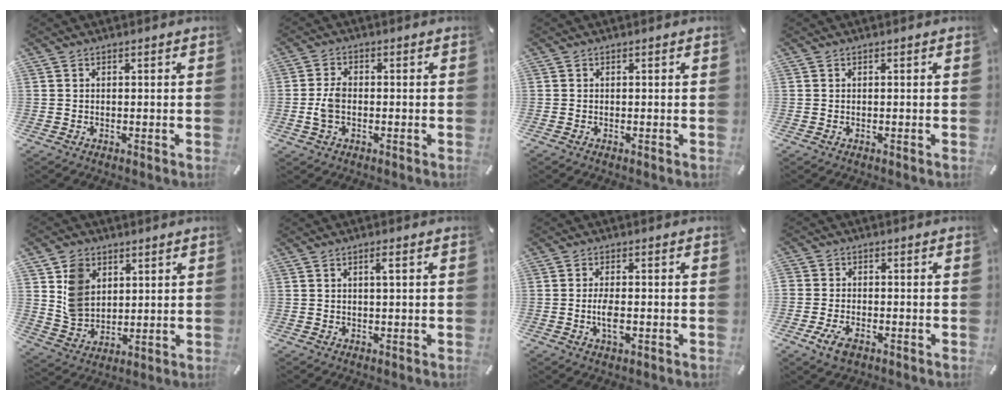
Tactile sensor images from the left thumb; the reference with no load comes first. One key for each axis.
{"total": 4.3, "fx": -0.8, "fy": 2.7, "fz": 3.3, "tx": -0.073, "ty": 0.002, "tz": -0.016}
{"total": 0.0}
{"total": 0.0}
{"total": 9.3, "fx": 3.8, "fy": 7.6, "fz": 3.9, "tx": -0.071, "ty": 0.001, "tz": 0.076}
{"total": 1.8, "fx": 0.5, "fy": 0.3, "fz": 1.7, "tx": -0.035, "ty": 0.003, "tz": 0.008}
{"total": 4.4, "fx": -0.9, "fy": 1.7, "fz": 4.0, "tx": -0.089, "ty": -0.004, "tz": -0.021}
{"total": 4.8, "fx": -2.6, "fy": 3.2, "fz": 2.5, "tx": -0.065, "ty": 0.007, "tz": -0.052}